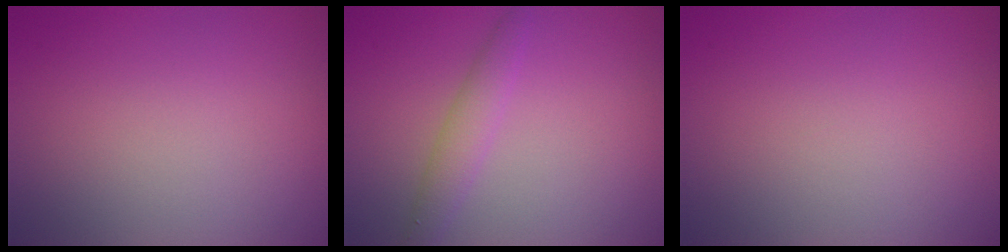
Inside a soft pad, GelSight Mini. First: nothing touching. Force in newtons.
{"total": 2.0, "press": 2.0, "slide": 0.0}
{"total": 0.0}